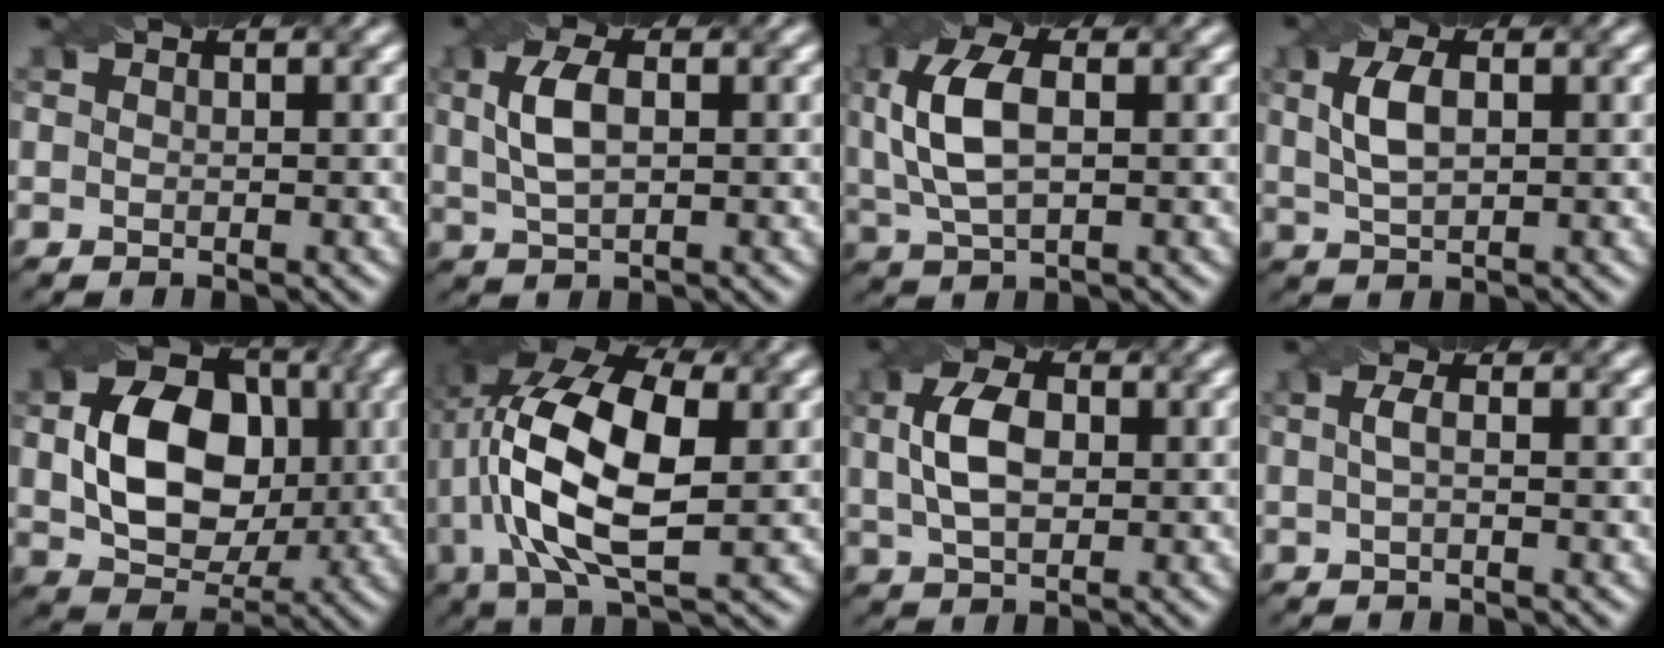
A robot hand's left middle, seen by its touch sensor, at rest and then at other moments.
{"total": 3.9, "force": [0.8, 1.9, 3.3], "torque": [-0.080, 0.006, 0.017]}
{"total": 6.7, "force": [1.1, 3.5, 5.7], "torque": [-0.132, 0.010, 0.021]}
{"total": 3.6, "force": [0.9, 1.9, 3.0], "torque": [-0.070, 0.005, 0.020]}
{"total": 9.4, "force": [0.8, 6.8, 6.4], "torque": [-0.123, 0.001, 0.018]}
{"total": 13.4, "force": [1.3, 6.3, 11.7], "torque": [-0.240, 0.012, 0.020]}
{"total": 5.3, "force": [0.8, 3.3, 4.2], "torque": [-0.089, 0.008, 0.012]}
{"total": 1.2, "force": [0.0, 0.3, 1.2], "torque": [-0.028, 0.005, 0.000]}